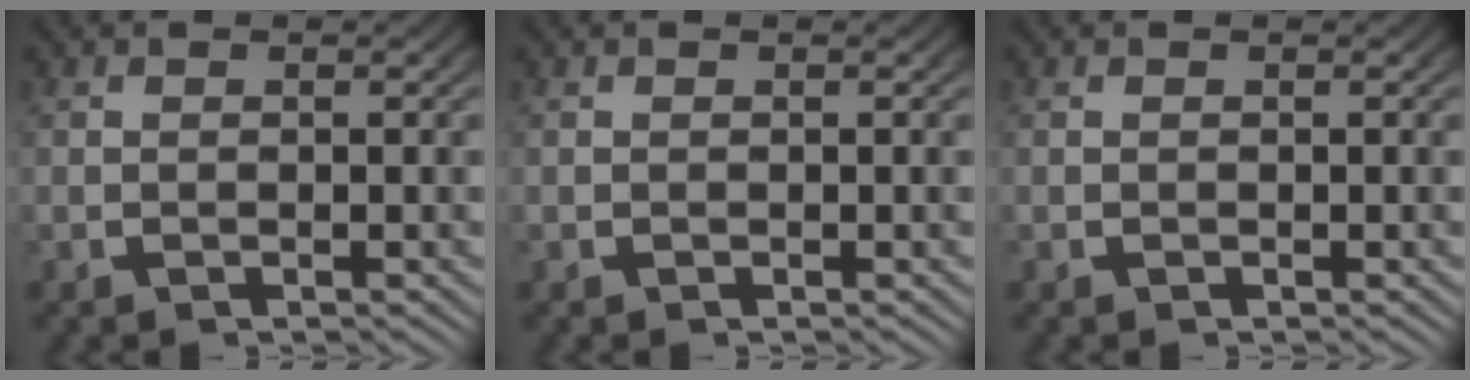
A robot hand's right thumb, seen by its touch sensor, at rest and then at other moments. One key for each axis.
{"total": 0.0}
{"total": 0.0}